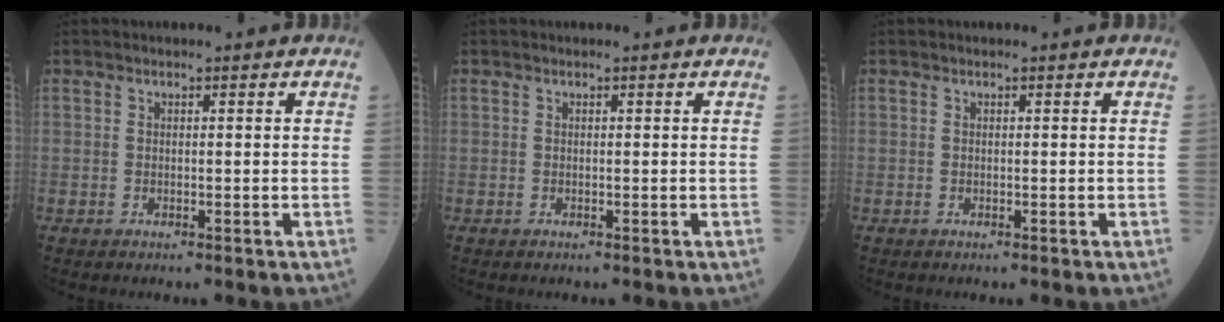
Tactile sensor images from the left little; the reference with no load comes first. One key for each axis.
{"total": 0.0}
{"total": 0.0}